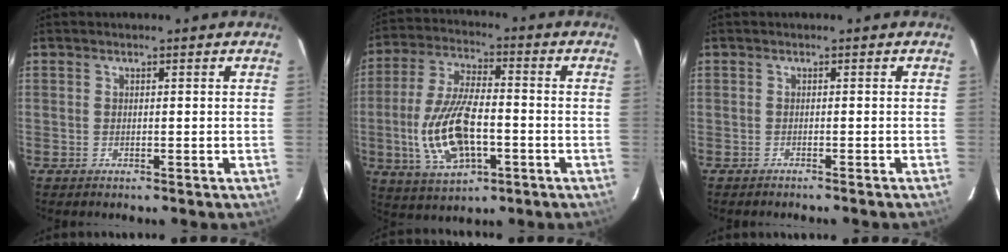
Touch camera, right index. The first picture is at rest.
{"total": 15.3, "force": [-3.5, 7.0, 13.2], "torque": [-0.278, -0.004, -0.056]}
{"total": 0.8, "force": [-0.7, -0.2, 0.3], "torque": [-0.002, -0.004, -0.011]}